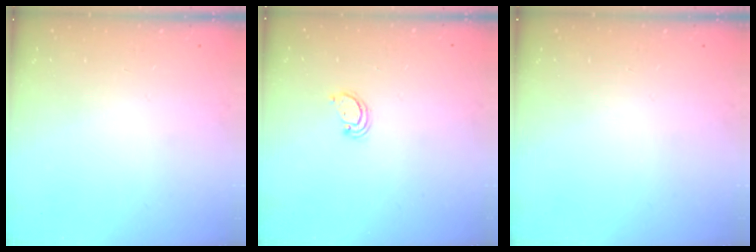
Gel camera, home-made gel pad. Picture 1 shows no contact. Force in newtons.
{"total": 2.4, "press": 2.4, "slide": 0.2}
{"total": 0.0}